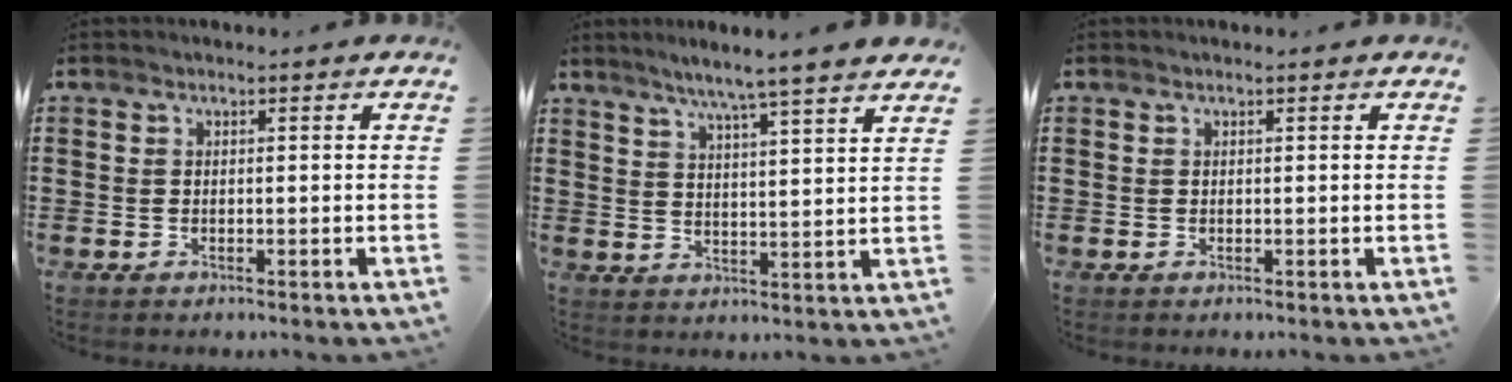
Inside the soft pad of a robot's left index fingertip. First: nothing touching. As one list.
[{"total": 5.3, "force": [4.7, -1.2, 2.3], "torque": [-0.062, -0.026, 0.076]}, {"total": 0.0}]